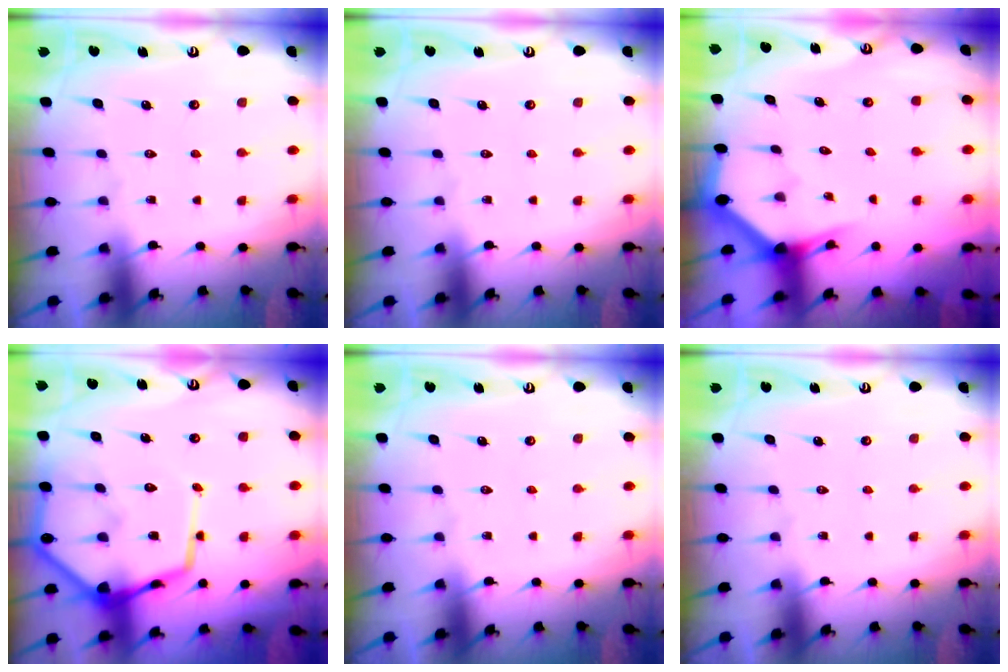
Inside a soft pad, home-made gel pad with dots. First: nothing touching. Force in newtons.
{"total": 0.0}
{"total": 2.9, "press": 2.9, "slide": 0.1}
{"total": 17.4, "press": 17.3, "slide": 1.6}
{"total": 0.0}
{"total": 0.0}